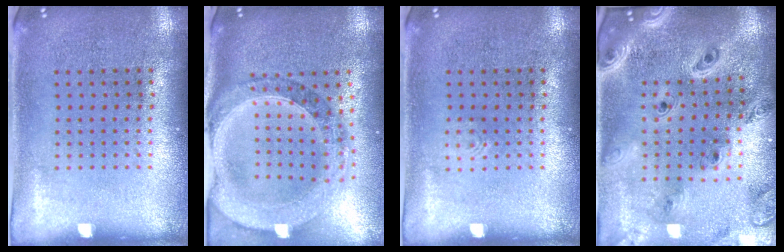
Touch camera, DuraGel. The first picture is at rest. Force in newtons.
{"total": 1.8, "press": 1.7, "slide": 0.5}
{"total": 0.5, "press": 0.5, "slide": 0.1}
{"total": 2.6, "press": 2.3, "slide": 1.2}